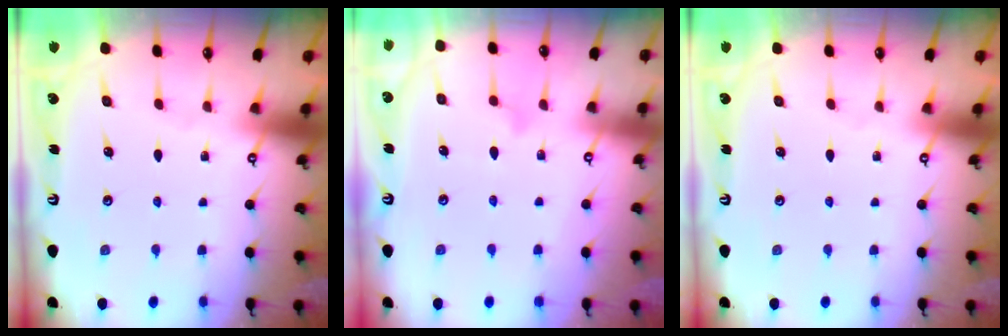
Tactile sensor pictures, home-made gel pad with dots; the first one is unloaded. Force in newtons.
{"total": 8.6, "press": 8.6, "slide": 0.3}
{"total": 0.0}